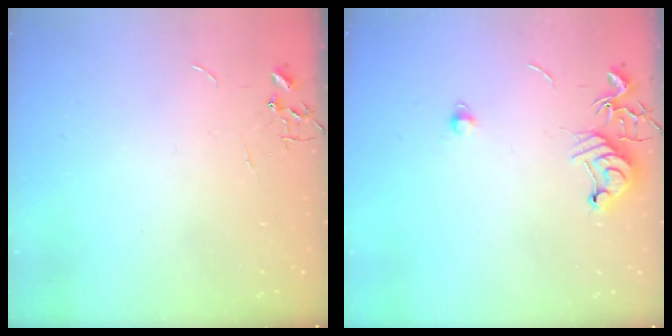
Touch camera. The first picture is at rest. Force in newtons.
{"total": 8.3, "press": 8.3, "slide": 1.0}